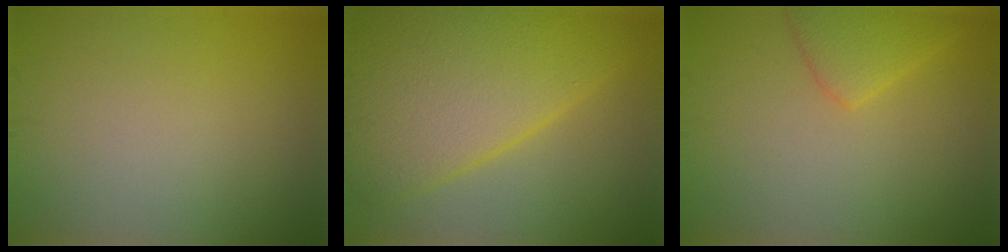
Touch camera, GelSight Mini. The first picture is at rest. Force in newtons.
{"total": 10.1, "press": 10.1, "slide": 0.5}
{"total": 2.8, "press": 2.8, "slide": 0.2}